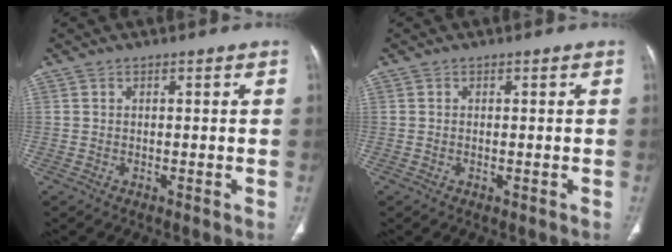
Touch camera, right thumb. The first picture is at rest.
{"total": 0.0}